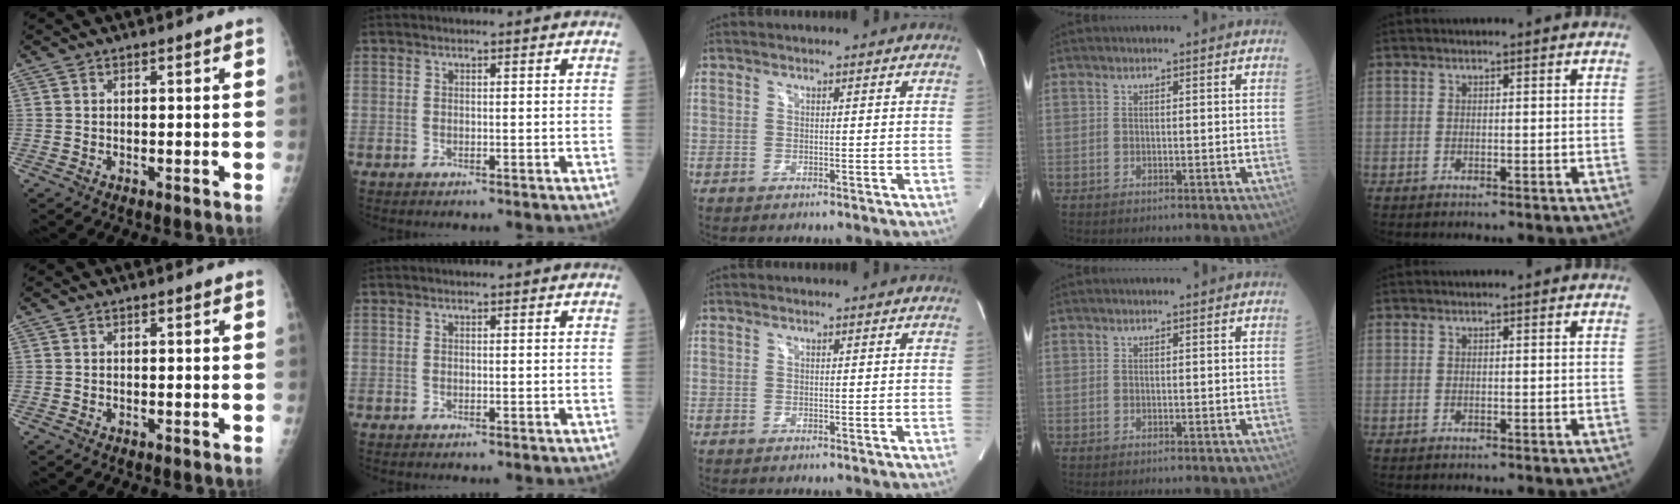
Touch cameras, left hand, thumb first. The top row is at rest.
{}